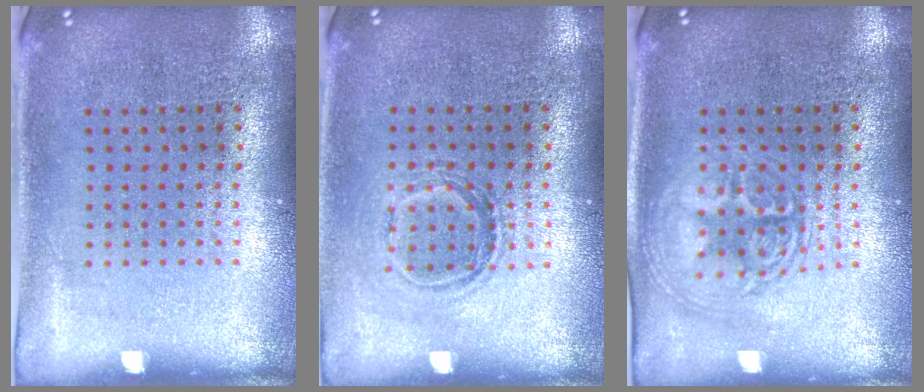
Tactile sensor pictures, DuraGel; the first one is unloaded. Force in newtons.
{"total": 1.1, "press": 0.9, "slide": 0.6}
{"total": 2.5, "press": 2.5, "slide": 0.4}